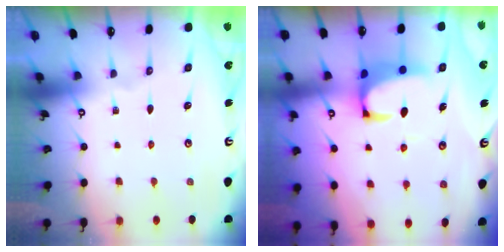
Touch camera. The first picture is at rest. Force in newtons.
{"total": 3.6, "press": 3.4, "slide": 1.0}